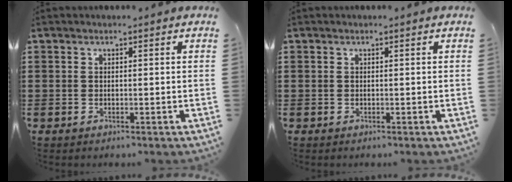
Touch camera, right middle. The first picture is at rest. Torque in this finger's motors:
{"motor_torque": [0.03, -0.03, 0.00, 0.00]}